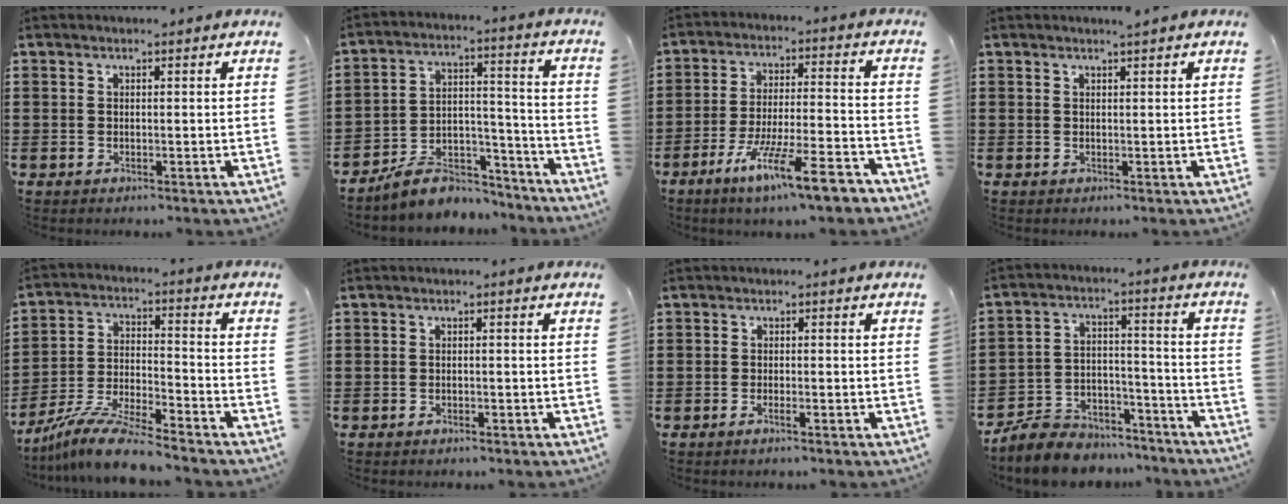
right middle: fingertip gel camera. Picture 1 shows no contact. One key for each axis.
{"total": 8.0, "fx": -7.2, "fy": 2.9, "fz": 1.9, "tx": -0.037, "ty": 0.021, "tz": -0.137}
{"total": 11.6, "fx": -8.4, "fy": 1.4, "fz": 7.9, "tx": -0.144, "ty": 0.009, "tz": -0.157}
{"total": 0.7, "fx": 0.5, "fy": -0.4, "fz": 0.1, "tx": -0.011, "ty": -0.001, "tz": 0.011}
{"total": 9.7, "fx": -8.9, "fy": 0.3, "fz": 4.0, "tx": -0.076, "ty": 0.012, "tz": -0.172}
{"total": 0.9, "fx": -0.8, "fy": 0.1, "fz": 0.2, "tx": -0.007, "ty": -0.002, "tz": -0.017}
{"total": 1.1, "fx": -0.6, "fy": 0.1, "fz": 0.9, "tx": -0.015, "ty": -0.003, "tz": -0.011}
{"total": 7.7, "fx": -7.3, "fy": 2.2, "fz": 1.0, "tx": -0.021, "ty": 0.021, "tz": -0.141}